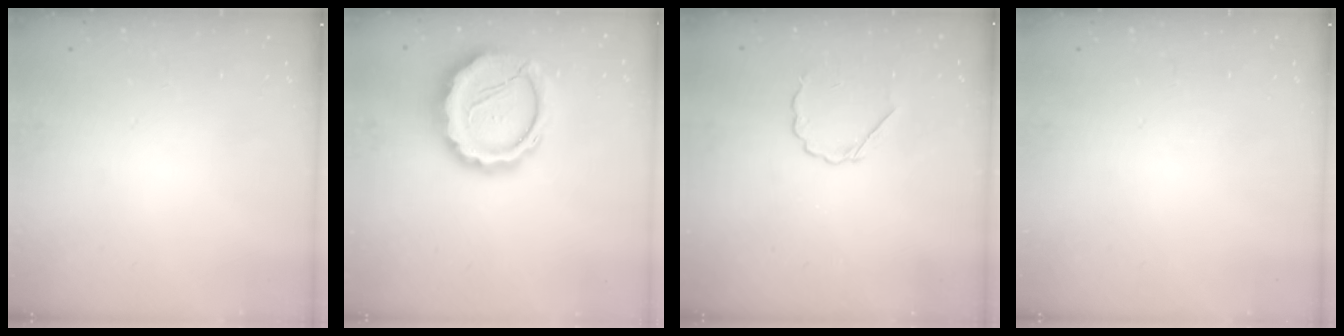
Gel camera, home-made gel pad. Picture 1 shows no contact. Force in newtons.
{"total": 17.6, "press": 17.3, "slide": 3.2}
{"total": 4.2, "press": 4.0, "slide": 1.4}
{"total": 0.0}